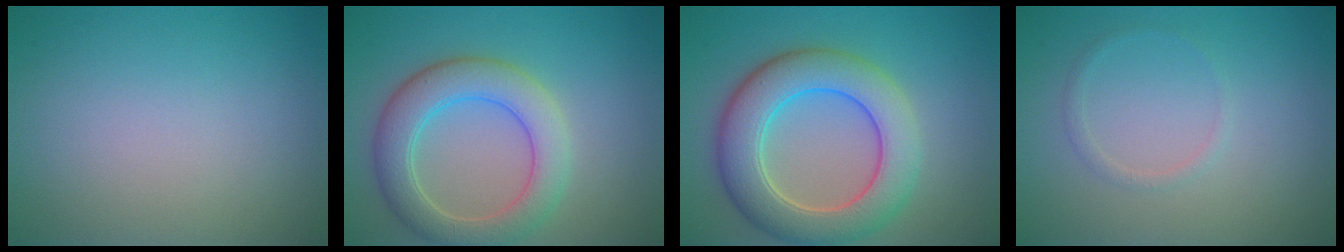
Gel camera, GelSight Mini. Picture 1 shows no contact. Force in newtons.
{"total": 5.8, "press": 5.7, "slide": 0.7}
{"total": 7.8, "press": 7.8, "slide": 0.3}
{"total": 0.9, "press": 0.9, "slide": 0.1}